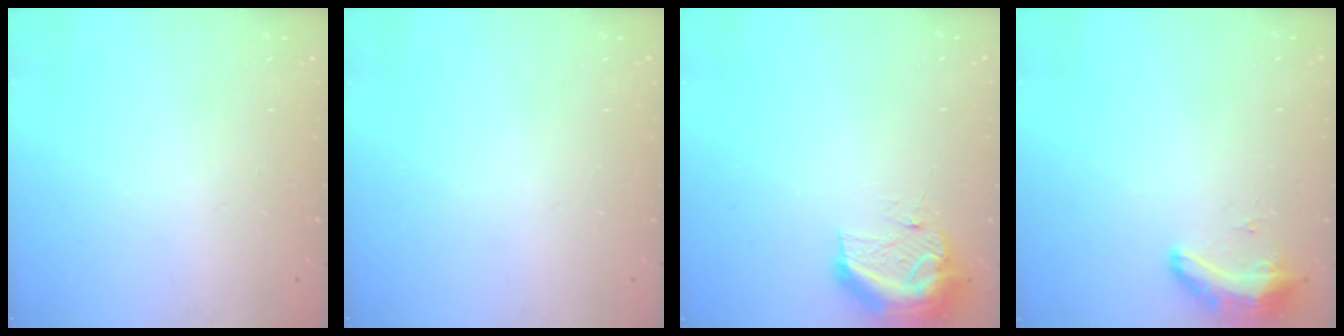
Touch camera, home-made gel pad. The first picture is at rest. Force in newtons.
{"total": 0.0}
{"total": 11.7, "press": 11.7, "slide": 1.3}
{"total": 9.0, "press": 8.7, "slide": 2.3}